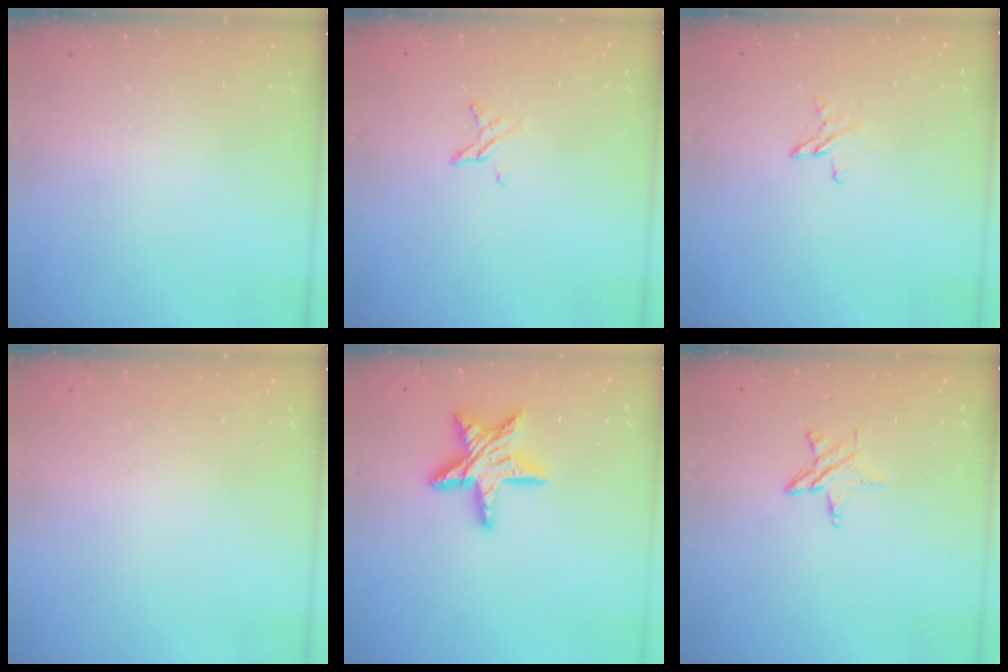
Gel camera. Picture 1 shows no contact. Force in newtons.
{"total": 3.0, "press": 3.0, "slide": 0.3}
{"total": 3.4, "press": 3.4, "slide": 0.4}
{"total": 0.0}
{"total": 15.0, "press": 14.9, "slide": 1.3}
{"total": 4.9, "press": 4.8, "slide": 0.5}